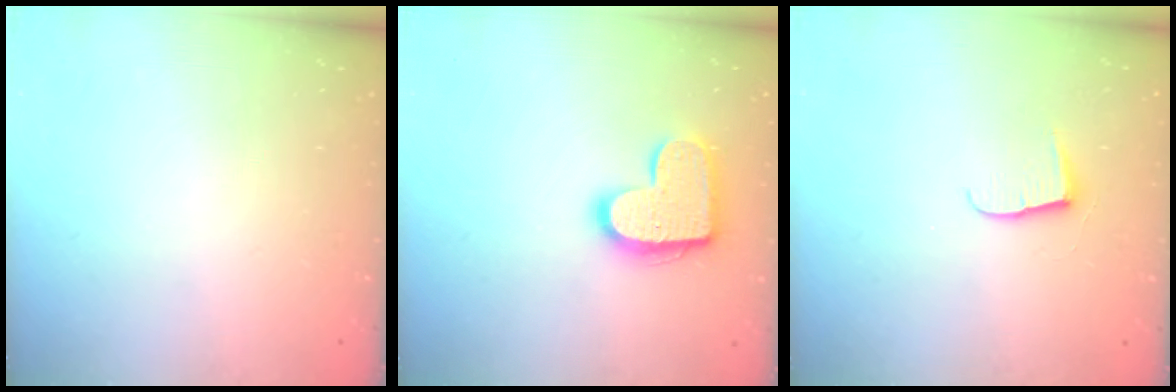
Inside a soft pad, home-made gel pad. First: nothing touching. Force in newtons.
{"total": 14.5, "press": 14.5, "slide": 0.8}
{"total": 6.2, "press": 6.2, "slide": 0.5}